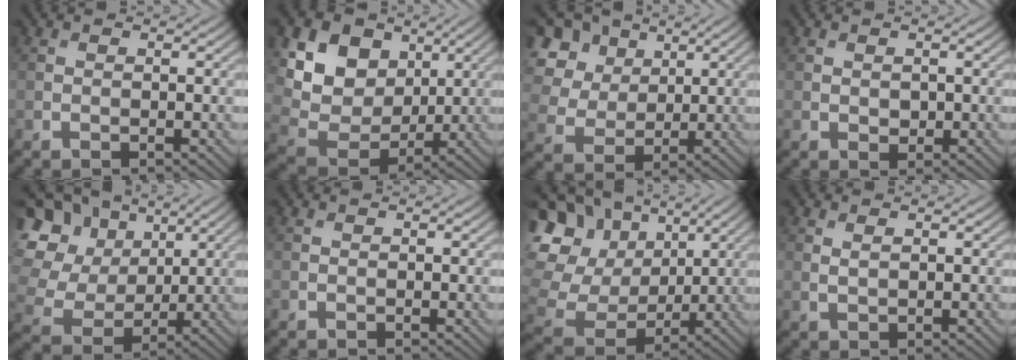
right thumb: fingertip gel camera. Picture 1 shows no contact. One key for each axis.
{"total": 13.7, "fx": 5.4, "fy": 10.2, "fz": 7.3, "tx": -0.211, "ty": 0.032, "tz": 0.111}
{"total": 11.9, "fx": 5.1, "fy": 8.8, "fz": 6.1, "tx": -0.182, "ty": 0.025, "tz": 0.108}
{"total": 0.9, "fx": 0.1, "fy": 0.7, "fz": 0.6, "tx": -0.013, "ty": -0.004, "tz": 0.006}
{"total": 16.4, "fx": 5.6, "fy": 13.1, "fz": 8.1, "tx": -0.270, "ty": 0.051, "tz": 0.118}
{"total": 0.0}
{"total": 18.0, "fx": 5.6, "fy": 14.7, "fz": 8.7, "tx": -0.281, "ty": 0.031, "tz": 0.136}
{"total": 0.9, "fx": 0.5, "fy": 0.2, "fz": 0.7, "tx": -0.019, "ty": -0.001, "tz": 0.013}